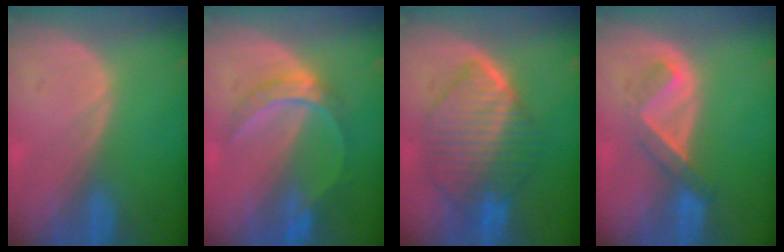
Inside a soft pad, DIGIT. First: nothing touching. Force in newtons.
{"total": 6.4, "press": 5.5, "slide": 3.2}
{"total": 10.0, "press": 9.9, "slide": 0.8}
{"total": 5.1, "press": 4.4, "slide": 2.6}